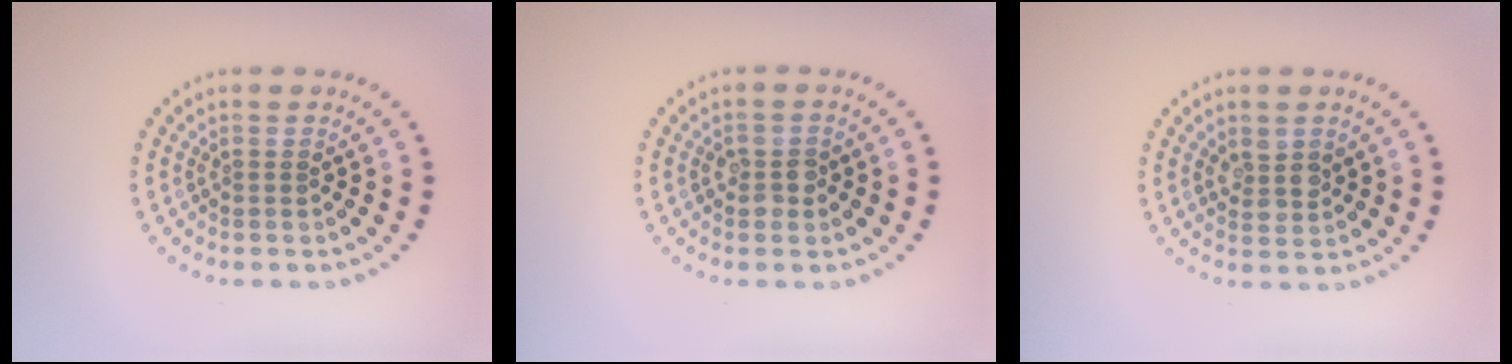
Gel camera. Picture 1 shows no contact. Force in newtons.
{"total": 2.0, "press": 2.0, "slide": 0.3}
{"total": 2.3, "press": 2.1, "slide": 0.9}